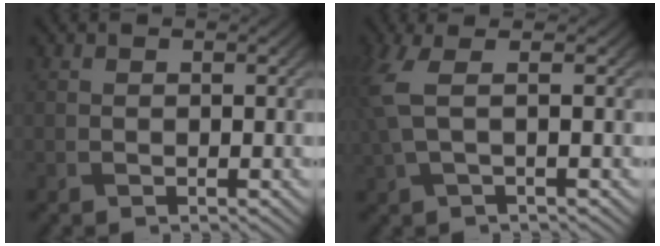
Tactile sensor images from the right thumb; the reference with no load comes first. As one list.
[{"total": 4.5, "force": [1.1, 1.3, 4.1], "torque": [-0.099, 0.009, 0.016]}]